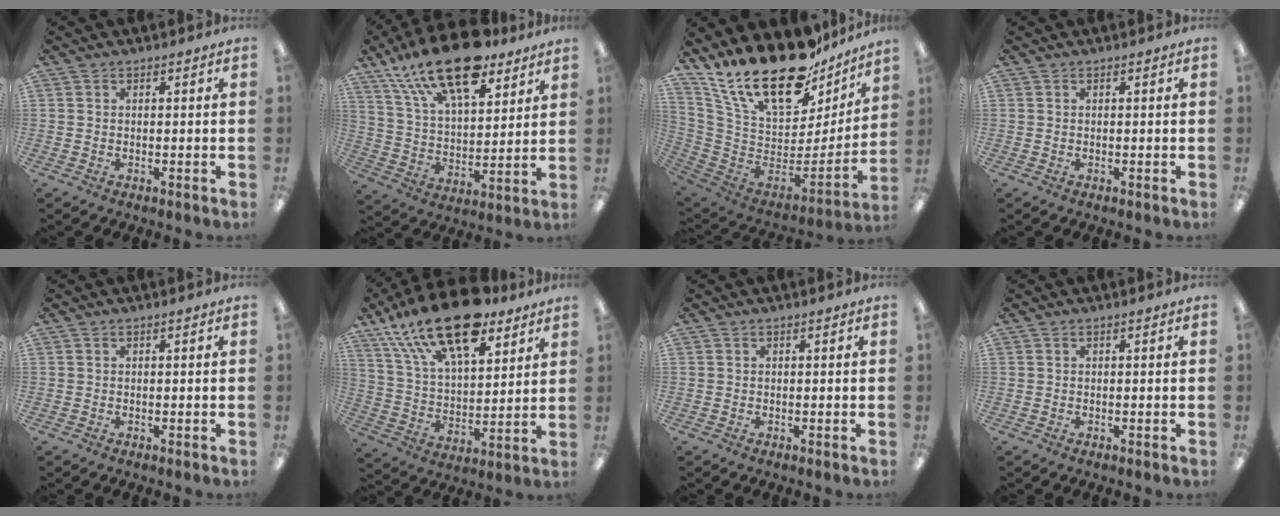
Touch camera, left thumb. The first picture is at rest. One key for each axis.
{"total": 20.5, "fx": 14.1, "fy": 8.5, "fz": 12.1, "tx": -0.217, "ty": -0.068, "tz": 0.249}
{"total": 26.0, "fx": 18.7, "fy": 10.4, "fz": 14.7, "tx": -0.258, "ty": -0.139, "tz": 0.337}
{"total": 0.0}
{"total": 0.0}
{"total": 21.3, "fx": 14.5, "fy": 9.1, "fz": 12.7, "tx": -0.218, "ty": -0.072, "tz": 0.256}
{"total": 0.0}
{"total": 0.0}